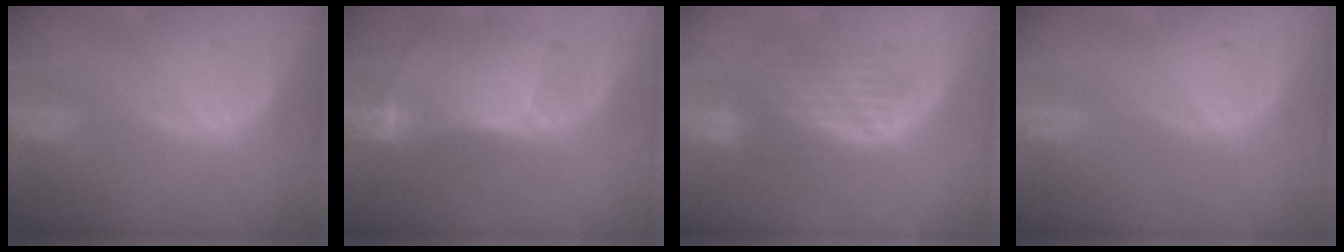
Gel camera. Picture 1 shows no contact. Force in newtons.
{"total": 8.3, "press": 7.7, "slide": 3.2}
{"total": 6.4, "press": 6.3, "slide": 0.6}
{"total": 0.0}